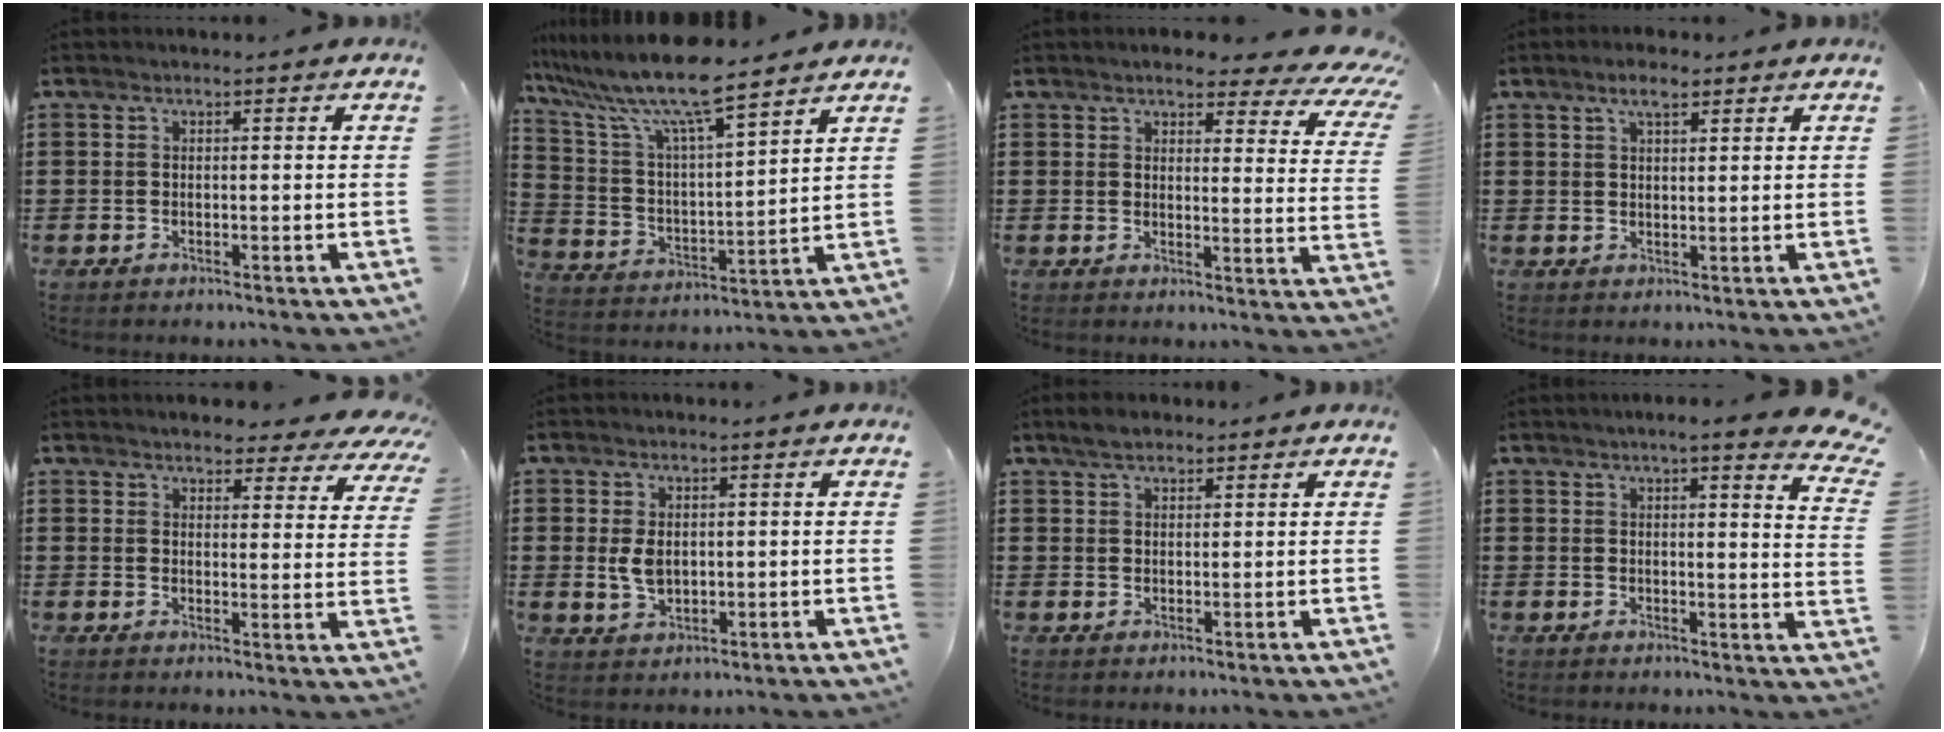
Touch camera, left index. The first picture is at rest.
{"total": 10.2, "force": [8.5, 0.5, 5.6], "torque": [-0.141, -0.050, 0.140]}
{"total": 4.9, "force": [4.2, 0.9, 2.4], "torque": [-0.048, -0.021, 0.068]}
{"total": 3.5, "force": [2.4, 1.0, 2.4], "torque": [-0.051, 0.007, 0.042]}
{"total": 4.1, "force": [4.0, 0.5, 1.0], "torque": [-0.027, -0.020, 0.070]}
{"total": 4.0, "force": [0.4, 2.5, 3.1], "torque": [-0.078, 0.002, 0.003]}
{"total": 2.7, "force": [2.3, 1.1, 1.0], "torque": [-0.025, 0.008, 0.043]}
{"total": 4.4, "force": [3.7, -0.3, 2.4], "torque": [-0.047, -0.021, 0.057]}